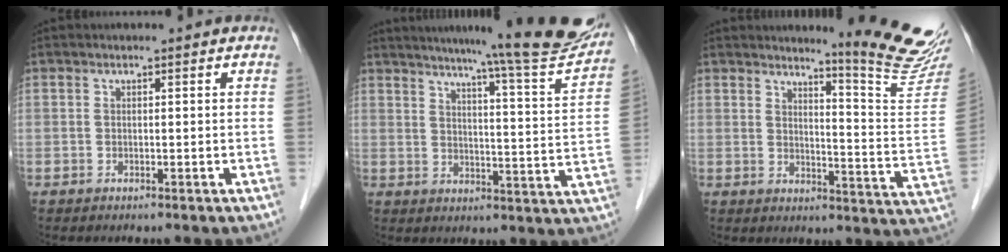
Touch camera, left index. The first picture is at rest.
{"total": 20.0, "force": [17.8, -0.7, 9.2], "torque": [-0.130, -0.061, 0.219]}
{"total": 13.8, "force": [12.5, -1.7, 5.8], "torque": [-0.074, -0.107, 0.145]}